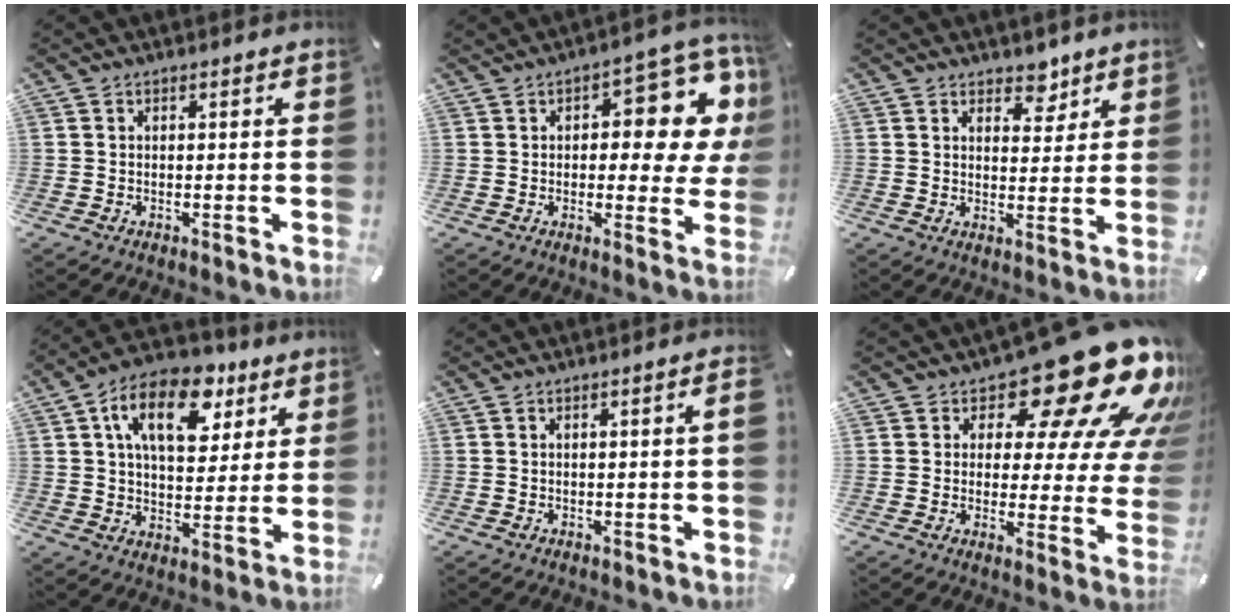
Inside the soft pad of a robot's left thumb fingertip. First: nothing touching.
{"total": 12.4, "force": [4.9, 6.3, 9.6], "torque": [-0.109, -0.044, 0.078]}
{"total": 5.4, "force": [4.0, 3.4, 1.3], "torque": [0.009, -0.026, 0.063]}
{"total": 16.2, "force": [7.9, 9.4, 10.6], "torque": [-0.164, -0.025, 0.134]}
{"total": 1.7, "force": [0.1, 0.0, 1.7], "torque": [-0.028, -0.004, 0.001]}
{"total": 22.8, "force": [14.4, 8.8, 15.2], "torque": [-0.196, -0.104, 0.228]}